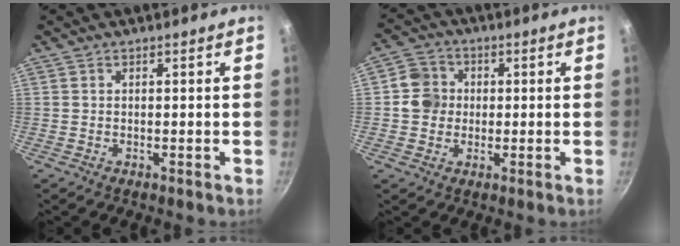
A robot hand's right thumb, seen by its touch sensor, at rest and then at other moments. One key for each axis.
{"total": 6.4, "fx": 0.1, "fy": 5.9, "fz": 2.6, "tx": -0.028, "ty": 0.011, "tz": -0.005}